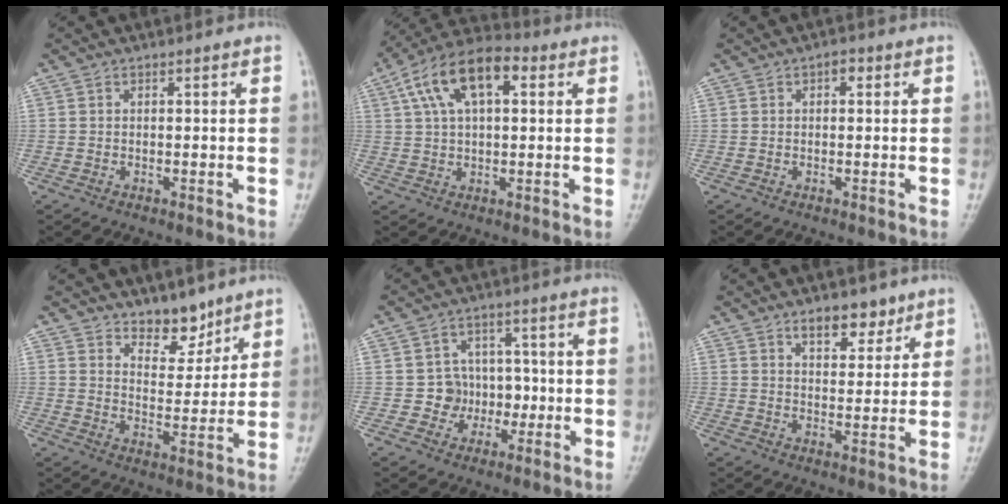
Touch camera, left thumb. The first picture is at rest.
{"total": 13.8, "force": [4.5, 7.1, 10.9], "torque": [-0.188, 0.027, 0.071]}
{"total": 1.5, "force": [0.4, 0.9, 1.1], "torque": [-0.005, 0.004, 0.000]}
{"total": 7.4, "force": [5.7, 3.7, 2.9], "torque": [-0.011, -0.045, 0.095]}
{"total": 6.5, "force": [-1.2, 6.1, 1.7], "torque": [0.024, 0.022, -0.023]}
{"total": 6.6, "force": [4.4, 3.4, 3.5], "torque": [-0.021, -0.027, 0.069]}